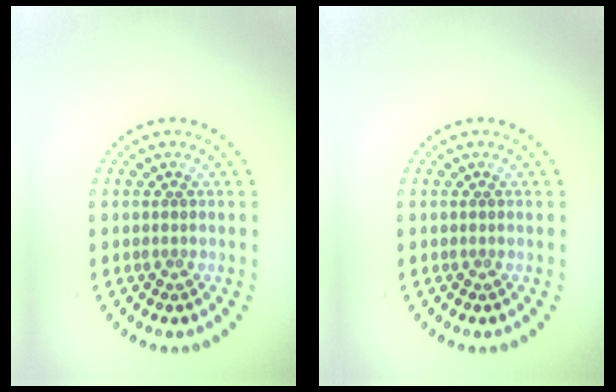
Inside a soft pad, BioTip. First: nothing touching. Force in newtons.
{"total": 0.0}